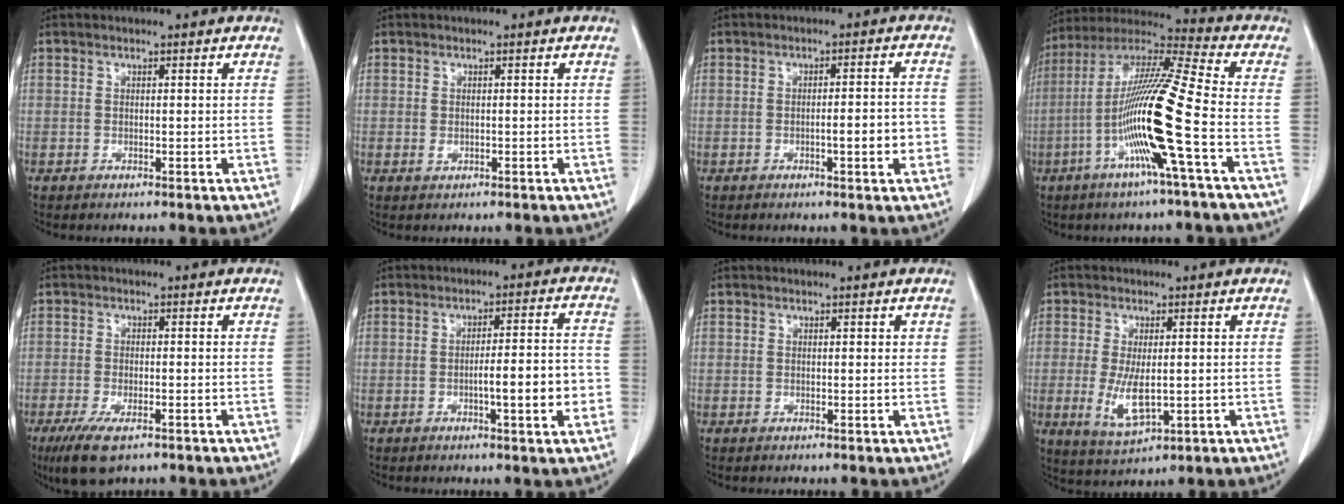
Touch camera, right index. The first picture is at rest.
{"total": 0.7, "force": [-0.1, 0.5, 0.4], "torque": [-0.009, -0.001, -0.002]}
{"total": 4.8, "force": [-1.3, 0.8, 4.5], "torque": [-0.066, 0.004, -0.015]}
{"total": 16.6, "force": [-4.9, -1.3, 15.8], "torque": [-0.307, -0.004, -0.104]}
{"total": 6.5, "force": [-4.2, 1.9, 4.6], "torque": [-0.085, -0.017, -0.069]}
{"total": 7.8, "force": [-2.1, 0.7, 7.4], "torque": [-0.106, 0.010, -0.029]}
{"total": 0.5, "force": [0.3, 0.3, 0.3], "torque": [0.001, 0.002, 0.000]}
{"total": 6.1, "force": [-0.8, 2.2, 5.7], "torque": [-0.115, -0.016, -0.006]}